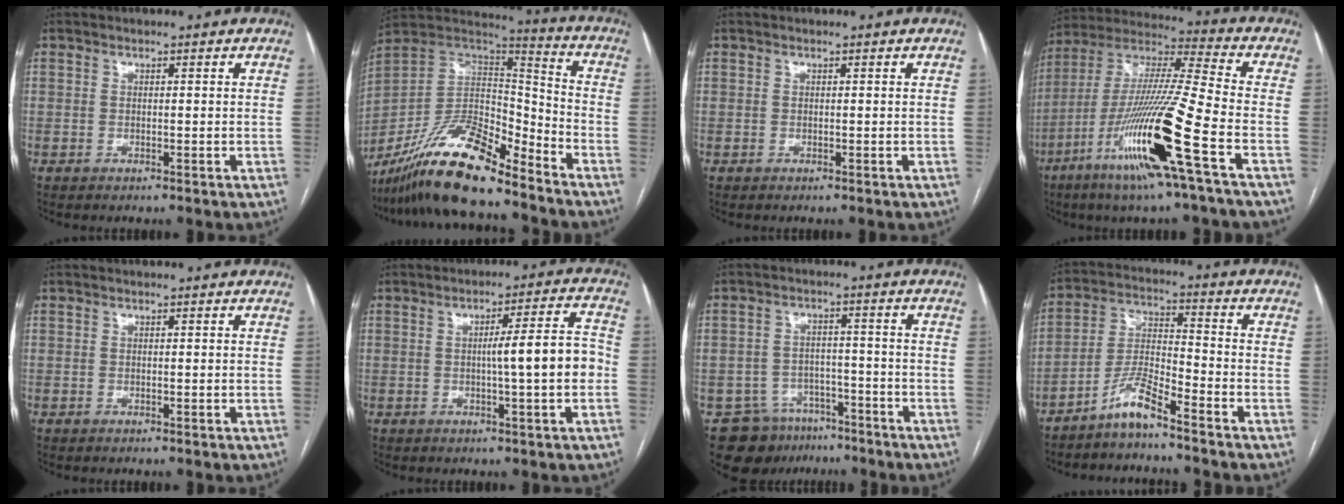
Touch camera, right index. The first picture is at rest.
{"total": 18.7, "force": [-14.7, 3.8, 10.8], "torque": [-0.211, 0.003, -0.274]}
{"total": 0.0}
{"total": 20.0, "force": [-8.5, -0.8, 18.1], "torque": [-0.380, -0.035, -0.169]}
{"total": 0.0}
{"total": 7.9, "force": [-0.9, 0.0, 7.8], "torque": [-0.110, 0.014, -0.014]}
{"total": 9.5, "force": [-6.8, 6.4, 1.5], "torque": [-0.022, 0.024, -0.097]}
{"total": 6.7, "force": [-5.4, 0.3, 4.0], "torque": [-0.090, -0.008, -0.110]}